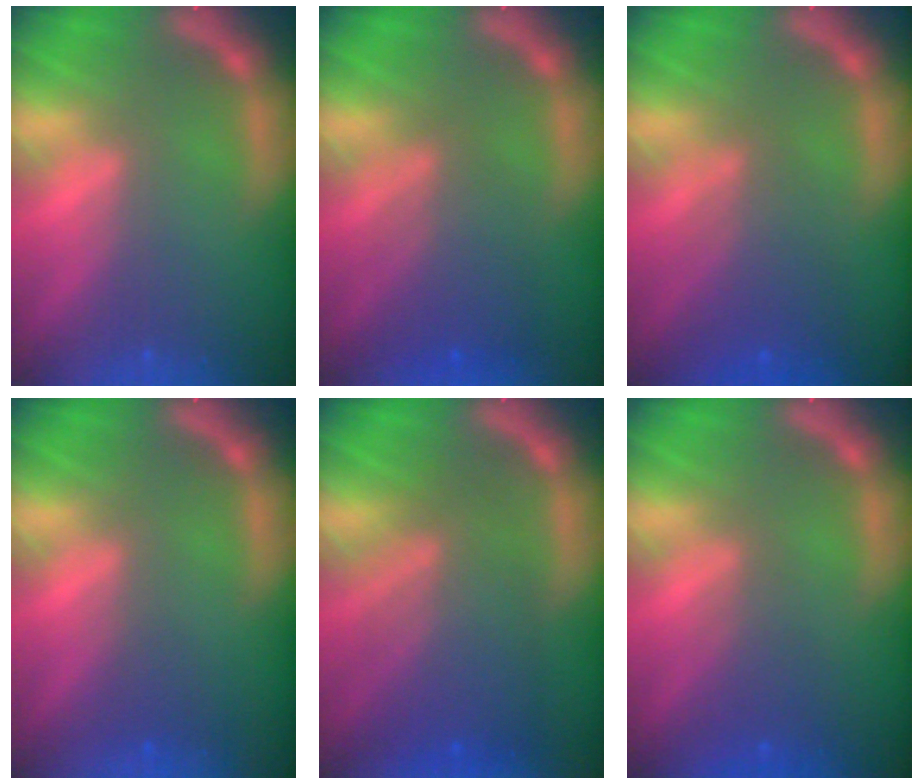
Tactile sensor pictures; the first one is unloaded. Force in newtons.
{"total": 4.5}
{"total": 4.1}
{"total": 1.0}
{"total": 7.1}
{"total": 2.4}